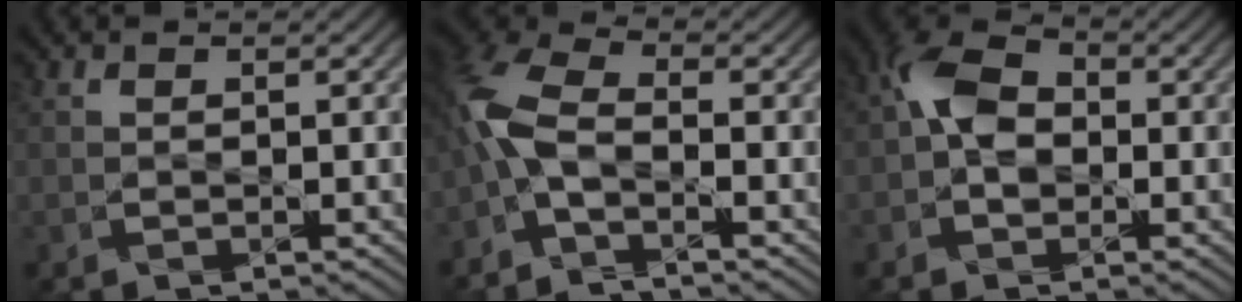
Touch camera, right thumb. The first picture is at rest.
{"total": 7.2, "force": [-2.9, 3.0, 5.8], "torque": [-0.153, 0.005, -0.076]}
{"total": 6.0, "force": [-0.3, 3.9, 4.4], "torque": [-0.101, 0.015, -0.018]}